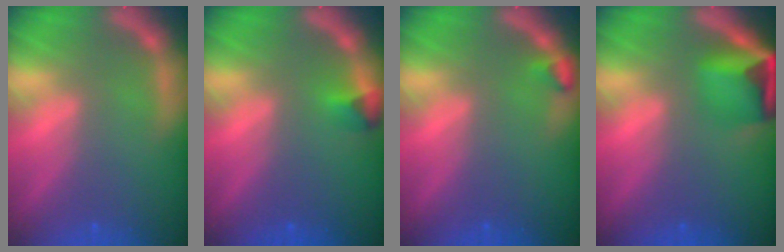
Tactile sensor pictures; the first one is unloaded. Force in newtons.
{"total": 1.4}
{"total": 0.9}
{"total": 6.0}